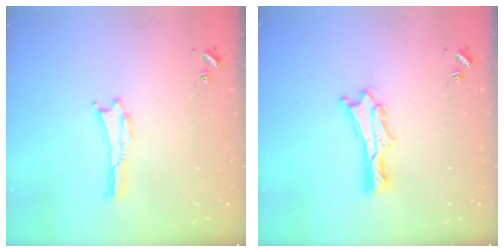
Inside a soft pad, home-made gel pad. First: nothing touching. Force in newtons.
{"total": 2.0, "press": 2.0, "slide": 0.2}